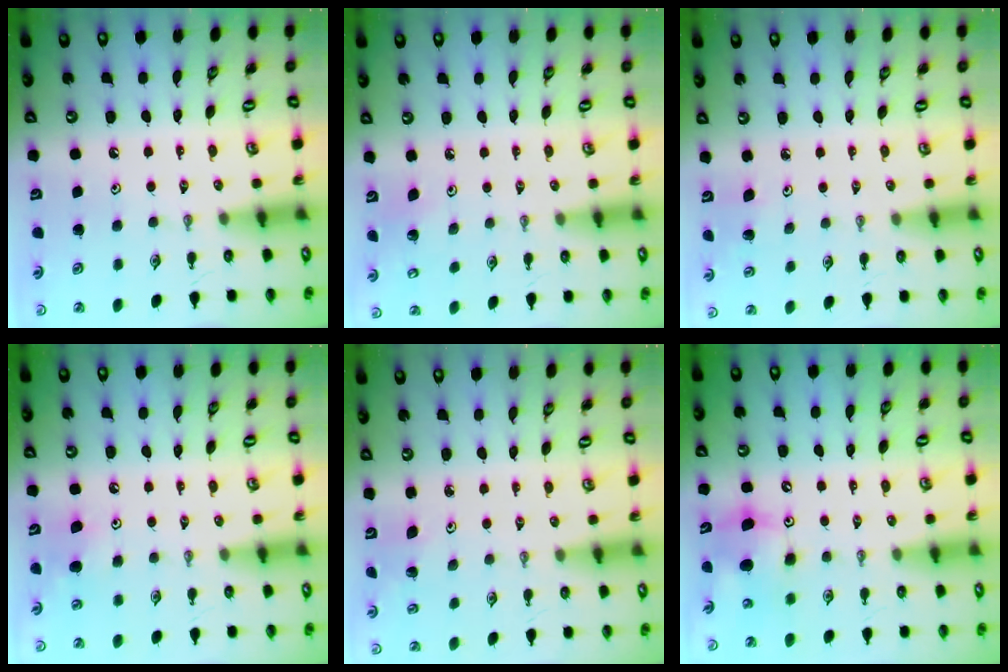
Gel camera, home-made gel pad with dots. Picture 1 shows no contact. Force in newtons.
{"total": 4.2, "press": 4.0, "slide": 1.1}
{"total": 4.2, "press": 4.1, "slide": 0.9}
{"total": 5.9, "press": 5.8, "slide": 1.1}
{"total": 2.4, "press": 2.2, "slide": 1.0}
{"total": 10.9, "press": 10.8, "slide": 1.5}